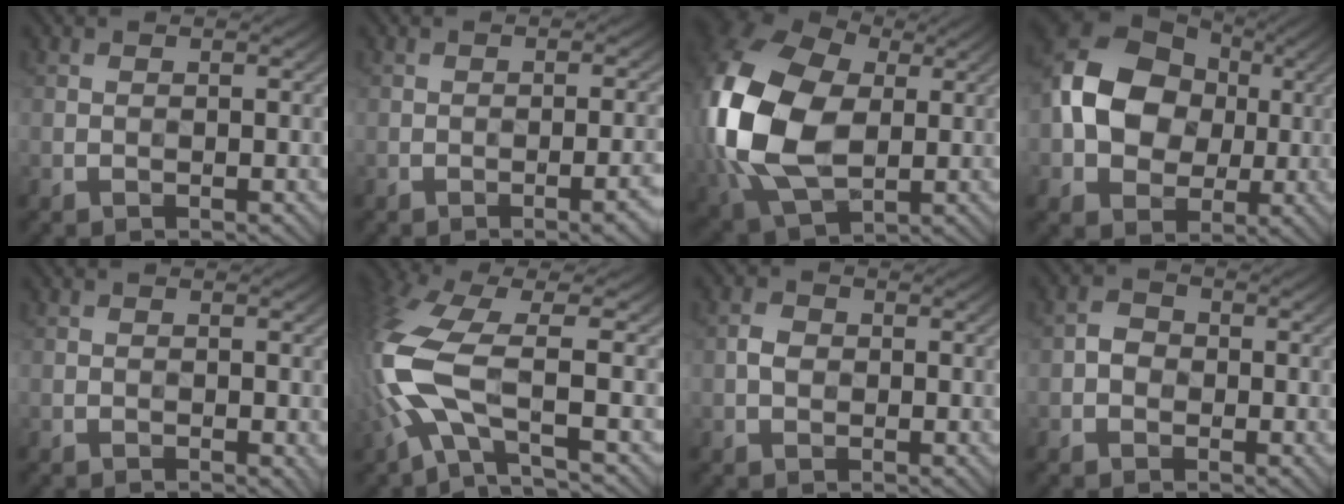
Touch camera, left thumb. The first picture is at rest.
{"total": 3.8, "force": [-1.5, 0.9, 3.3], "torque": [-0.041, 0.006, -0.021]}
{"total": 20.4, "force": [1.2, 14.4, 14.4], "torque": [-0.374, -0.027, 0.044]}
{"total": 13.5, "force": [0.7, 10.5, 8.5], "torque": [-0.181, 0.017, 0.001]}
{"total": 0.6, "force": [-0.2, 0.3, 0.5], "torque": [-0.008, -0.004, -0.002]}
{"total": 11.4, "force": [-2.0, 3.8, 10.5], "torque": [-0.261, -0.004, -0.057]}
{"total": 1.9, "force": [-0.1, 1.5, 1.2], "torque": [-0.027, 0.001, -0.006]}
{"total": 2.2, "force": [-0.5, 1.8, 1.1], "torque": [-0.020, -0.001, -0.015]}